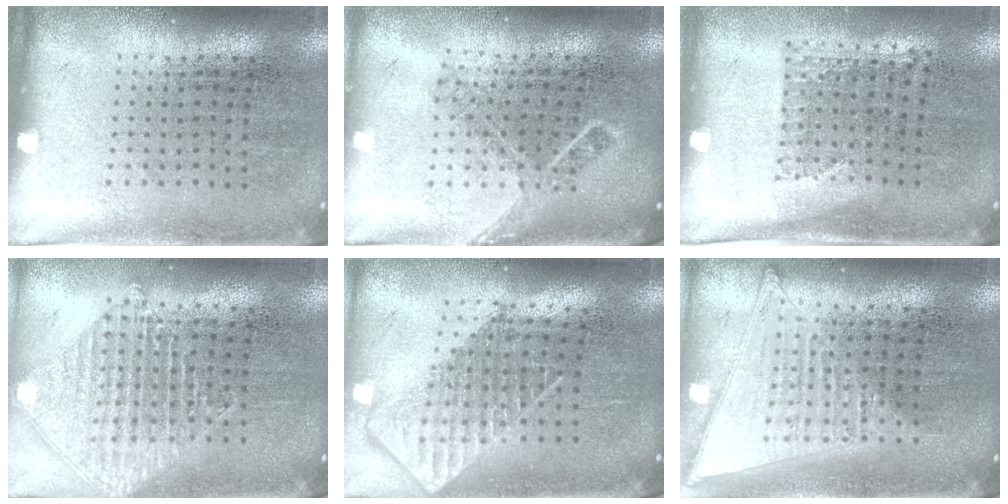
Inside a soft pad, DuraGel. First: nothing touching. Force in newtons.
{"total": 1.7, "press": 1.2, "slide": 1.2}
{"total": 1.1, "press": 0.9, "slide": 0.6}
{"total": 1.2, "press": 1.2, "slide": 0.2}
{"total": 1.9, "press": 1.5, "slide": 1.1}
{"total": 1.4, "press": 1.3, "slide": 0.3}